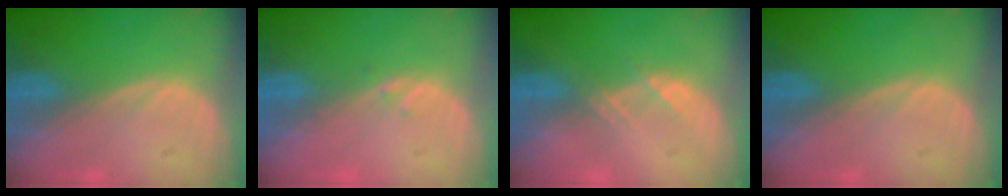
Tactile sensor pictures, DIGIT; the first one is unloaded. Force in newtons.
{"total": 0.7, "press": 0.6, "slide": 0.3}
{"total": 1.5, "press": 1.4, "slide": 0.2}
{"total": 0.0}